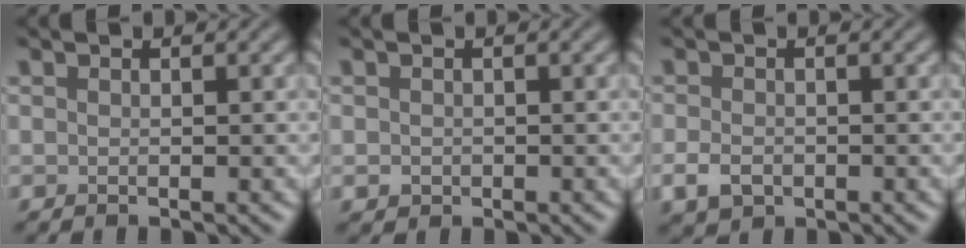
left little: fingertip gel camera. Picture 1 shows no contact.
{"total": 0.9, "force": [-0.2, 0.8, 0.3], "torque": [-0.004, -0.005, -0.005]}
{"total": 2.4, "force": [-1.0, 1.6, 1.4], "torque": [-0.030, -0.007, -0.022]}